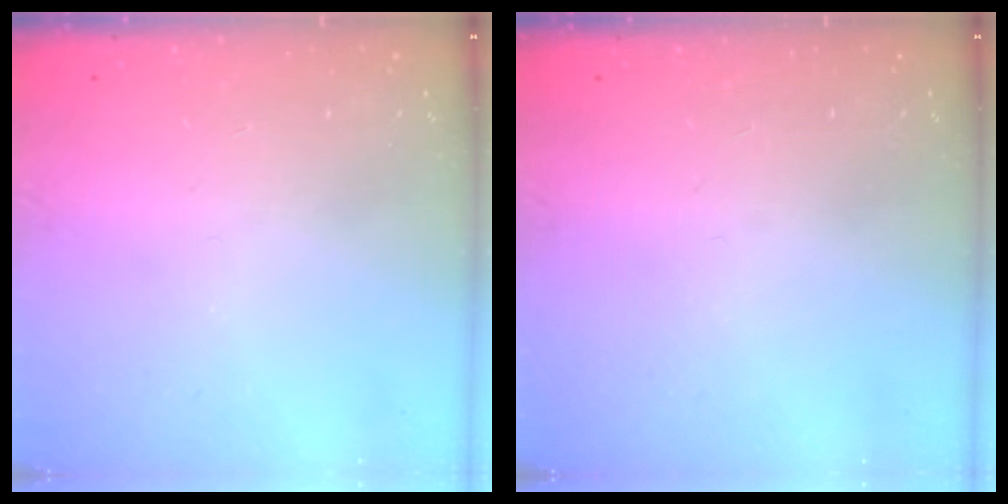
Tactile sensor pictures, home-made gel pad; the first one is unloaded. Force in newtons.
{"total": 0.0}